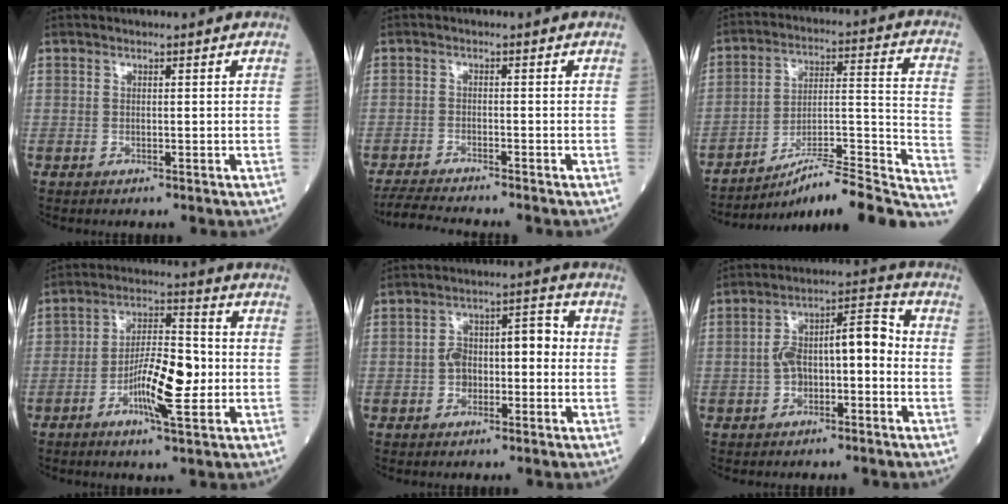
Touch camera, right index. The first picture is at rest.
{"total": 6.2, "force": [-5.7, -0.6, 2.2], "torque": [-0.034, -0.023, -0.099]}
{"total": 22.9, "force": [-20.1, 0.7, 11.1], "torque": [-0.100, 0.021, -0.294]}
{"total": 10.1, "force": [-2.4, 2.4, 9.5], "torque": [-0.172, 0.004, -0.044]}
{"total": 7.0, "force": [-0.5, 3.8, 5.9], "torque": [-0.105, 0.044, -0.010]}
{"total": 8.8, "force": [-1.2, 3.6, 7.9], "torque": [-0.142, 0.049, -0.020]}